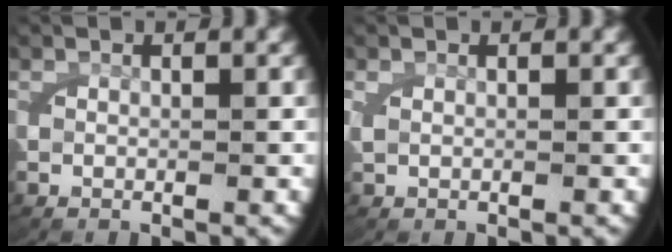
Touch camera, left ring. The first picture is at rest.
{"total": 0.6, "force": [0.4, 0.1, 0.4], "torque": [-0.012, 0.002, 0.012]}